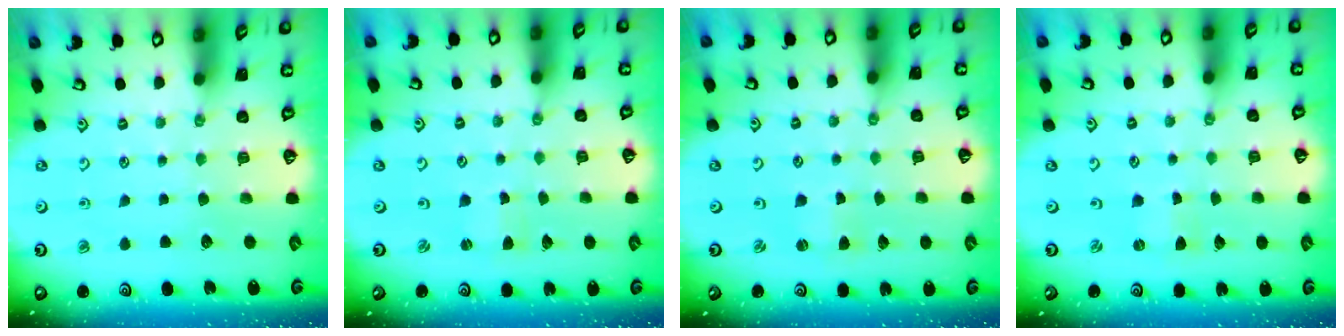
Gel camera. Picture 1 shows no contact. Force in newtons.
{"total": 0.9, "press": 0.8, "slide": 0.1}
{"total": 1.0, "press": 1.0, "slide": 0.1}
{"total": 0.0}